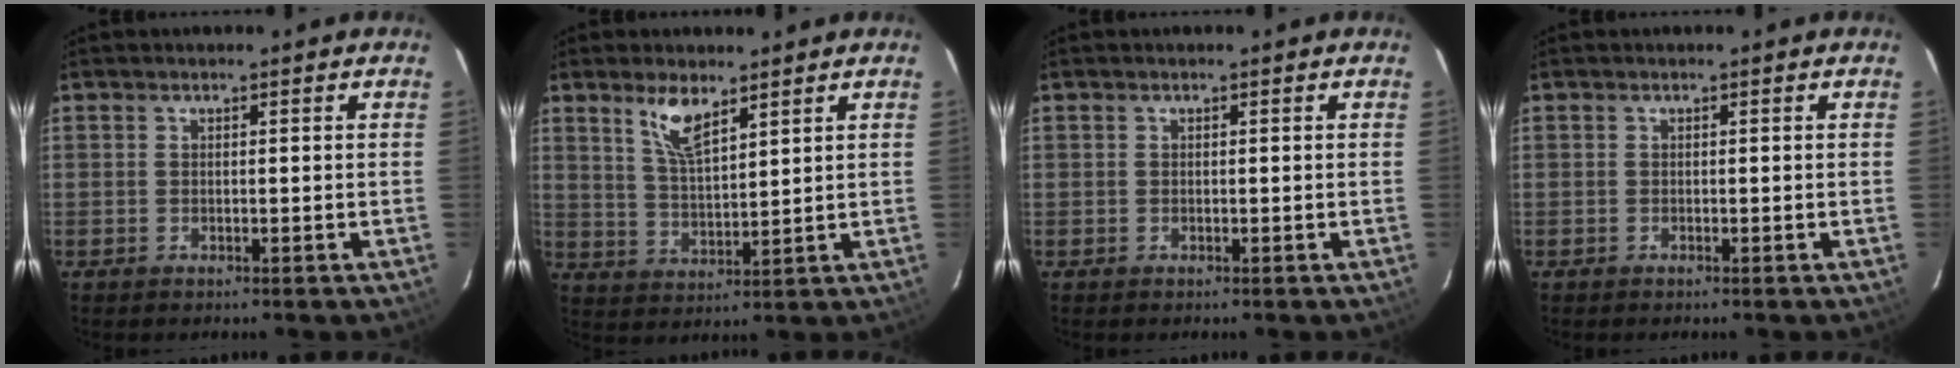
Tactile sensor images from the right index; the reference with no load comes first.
{"total": 6.7, "force": [4.5, 2.1, 4.5], "torque": [-0.087, -0.001, 0.092]}
{"total": 0.0}
{"total": 0.0}